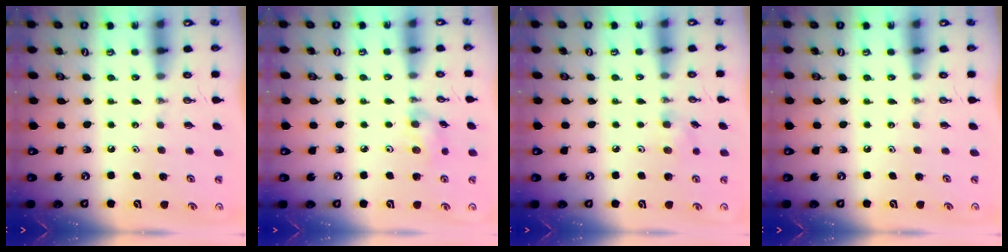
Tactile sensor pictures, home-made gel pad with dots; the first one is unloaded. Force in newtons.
{"total": 7.0, "press": 6.6, "slide": 2.5}
{"total": 5.5, "press": 5.4, "slide": 1.5}
{"total": 0.0}